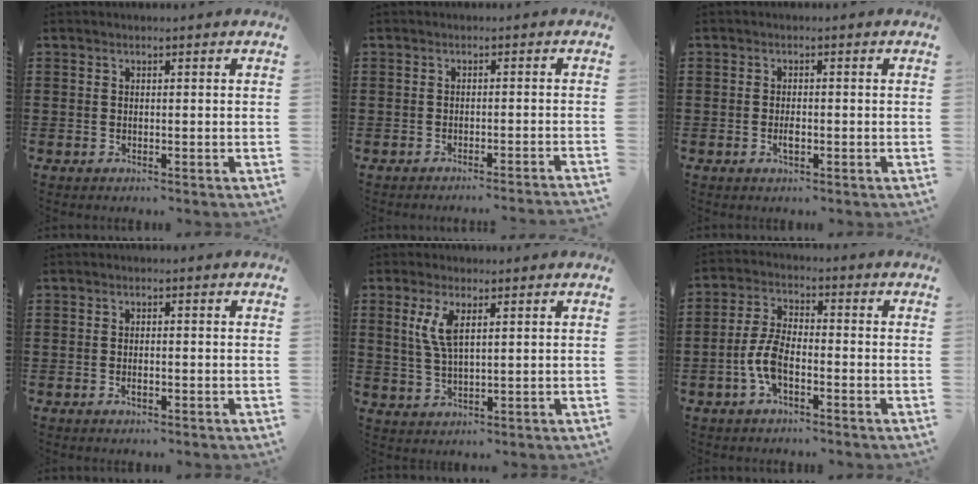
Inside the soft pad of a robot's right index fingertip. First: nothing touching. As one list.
[{"total": 1.8, "force": [-1.7, -0.5, 0.4], "torque": [-0.006, 0.000, -0.034]}, {"total": 1.7, "force": [-0.5, 0.7, 1.5], "torque": [-0.028, 0.002, -0.008]}, {"total": 1.0, "force": [-0.3, 0.4, 0.9], "torque": [-0.018, -0.002, -0.005]}, {"total": 5.0, "force": [1.8, 1.7, 4.4], "torque": [-0.101, 0.003, 0.027]}, {"total": 6.3, "force": [-2.4, 2.9, 5.1], "torque": [-0.127, -0.002, -0.054]}]